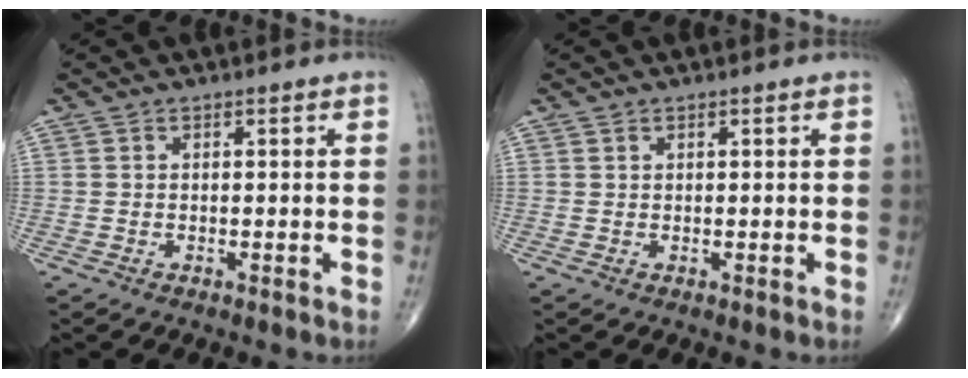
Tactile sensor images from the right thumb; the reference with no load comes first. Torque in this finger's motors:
{"motor_torque": [-0.24, 0.30, 0.02, -0.08, -0.09]}